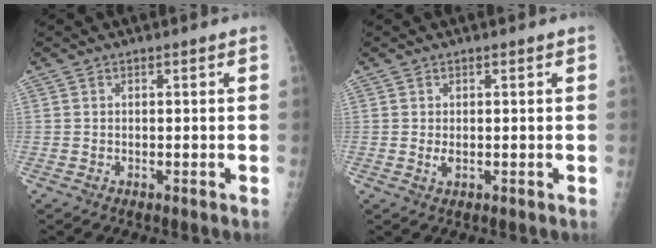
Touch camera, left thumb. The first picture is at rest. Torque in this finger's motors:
{"motor_torque": [-0.06, 0.03, -0.02, -0.10, -0.01]}